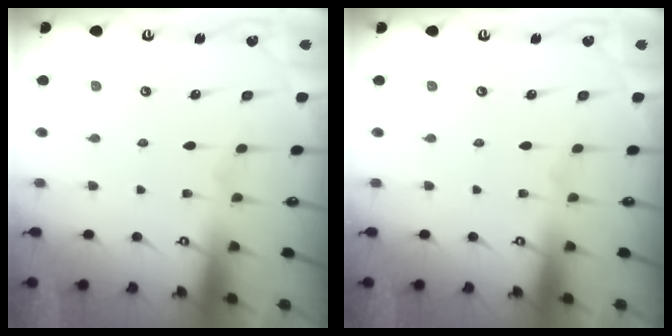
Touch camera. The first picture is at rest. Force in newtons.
{"total": 0.0}